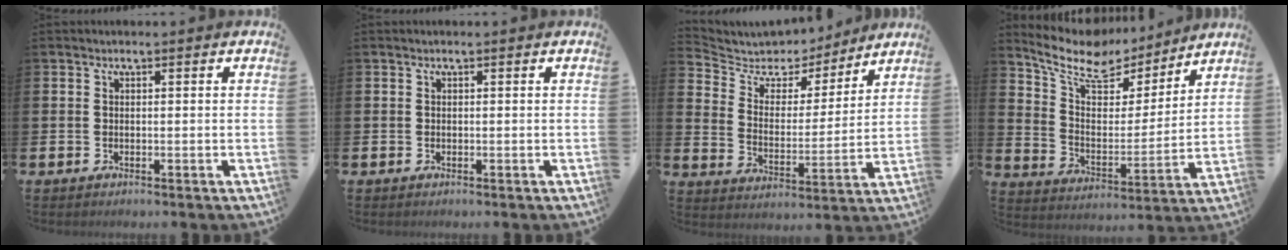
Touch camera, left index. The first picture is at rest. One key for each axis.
{"total": 0.0}
{"total": 6.8, "fx": 6.0, "fy": 3.1, "fz": 0.9, "tx": -0.058, "ty": -0.045, "tz": 0.103}
{"total": 10.2, "fx": 8.8, "fy": 4.1, "fz": 3.2, "tx": -0.097, "ty": -0.061, "tz": 0.152}